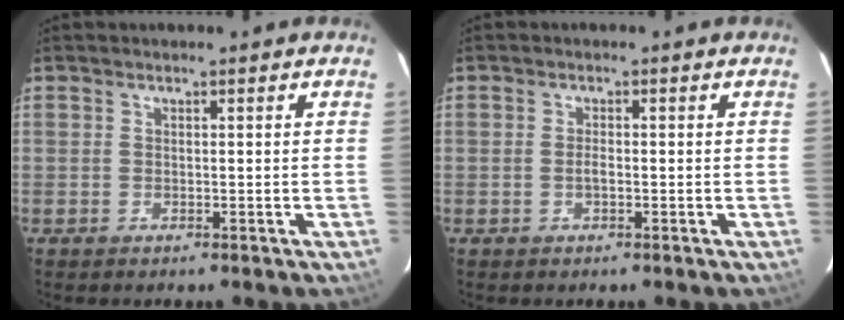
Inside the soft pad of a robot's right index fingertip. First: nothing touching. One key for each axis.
{"total": 1.0, "fx": -0.4, "fy": 0.3, "fz": 0.9, "tx": -0.017, "ty": 0.002, "tz": -0.007}